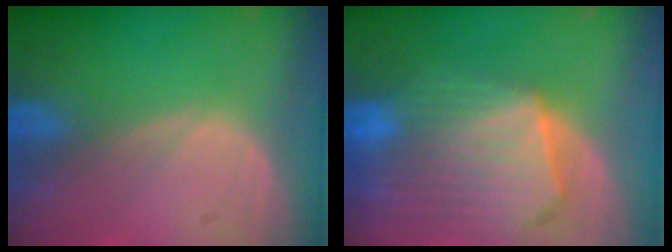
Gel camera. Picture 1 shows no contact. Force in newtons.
{"total": 10.7, "press": 9.4, "slide": 5.2}